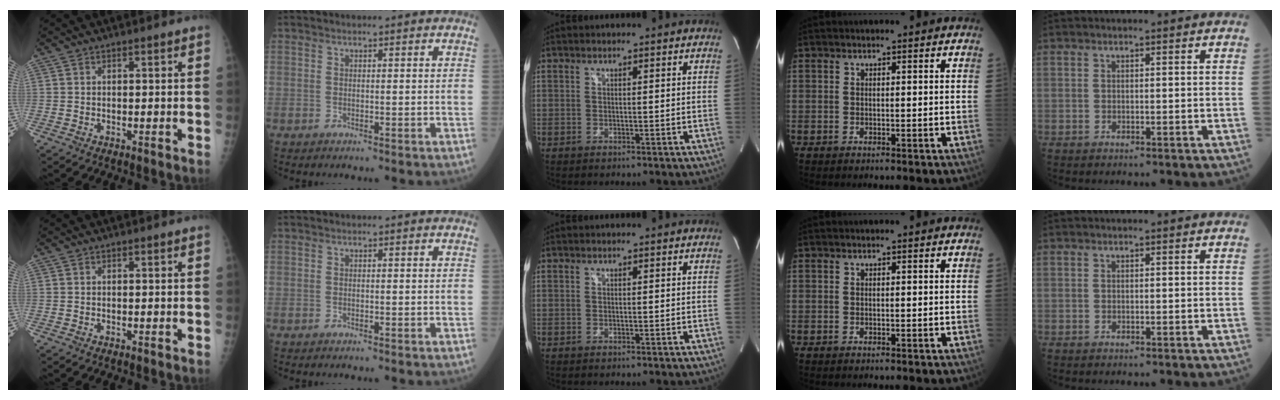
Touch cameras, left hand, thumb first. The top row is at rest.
{}